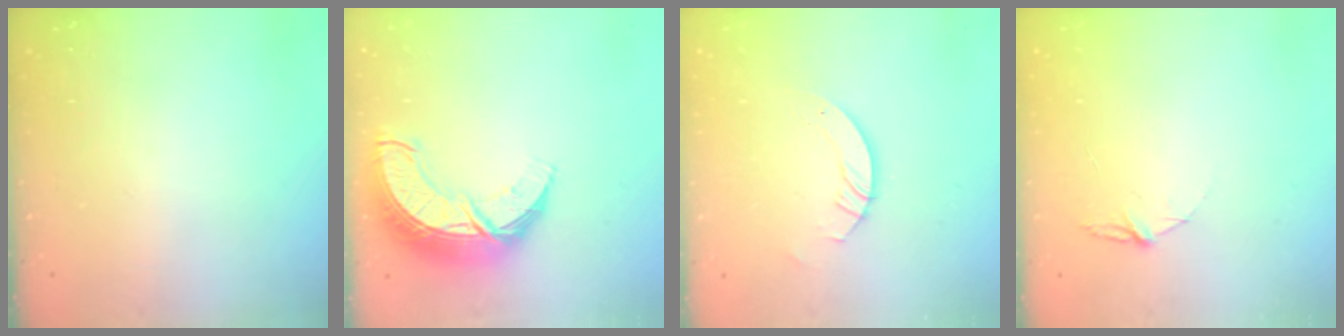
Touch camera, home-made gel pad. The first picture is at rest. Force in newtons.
{"total": 14.4, "press": 14.4, "slide": 1.0}
{"total": 3.7, "press": 3.7, "slide": 0.3}
{"total": 4.0, "press": 4.0, "slide": 0.5}